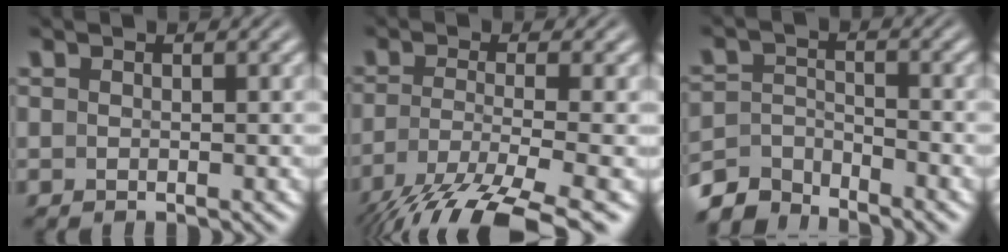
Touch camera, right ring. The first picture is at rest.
{"total": 7.9, "force": [-4.4, 3.1, 5.8], "torque": [-0.119, -0.043, -0.045]}
{"total": 4.9, "force": [-4.1, 2.0, 1.6], "torque": [-0.034, -0.020, -0.066]}